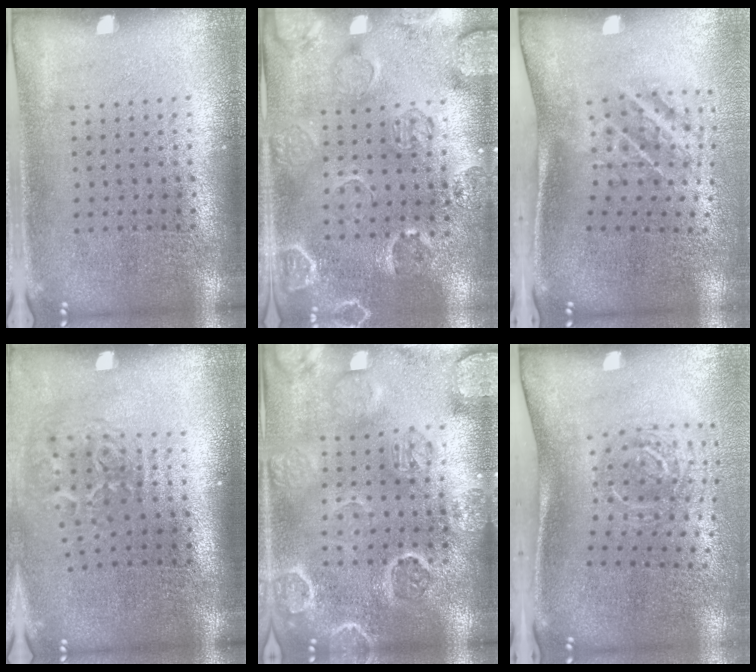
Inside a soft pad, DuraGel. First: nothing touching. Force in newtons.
{"total": 2.5, "press": 2.0, "slide": 1.5}
{"total": 2.0, "press": 1.2, "slide": 1.7}
{"total": 1.9, "press": 1.2, "slide": 1.5}
{"total": 3.3, "press": 3.1, "slide": 1.0}
{"total": 2.0, "press": 1.3, "slide": 1.5}